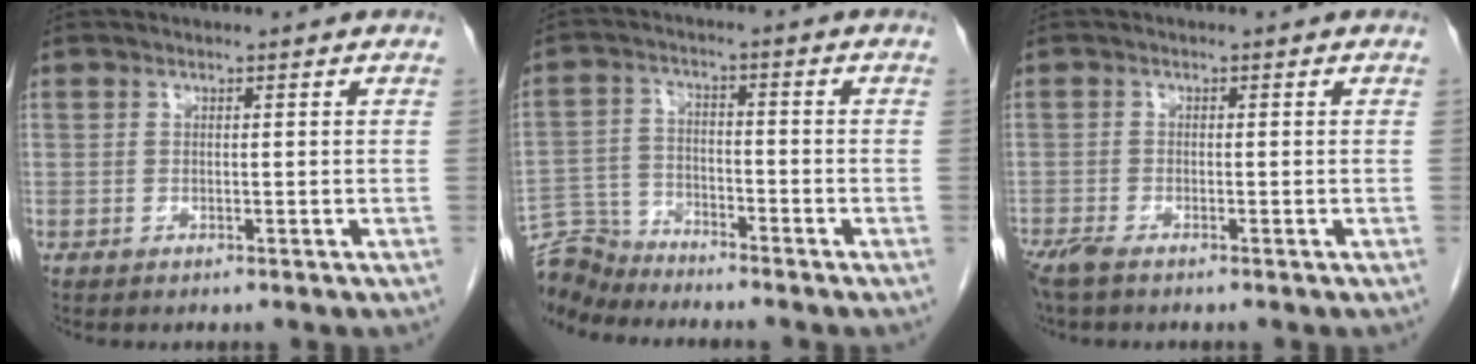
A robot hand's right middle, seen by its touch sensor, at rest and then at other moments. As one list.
[{"total": 7.7, "force": [-7.7, 0.7, 0.2], "torque": [-0.008, 0.001, -0.146]}, {"total": 3.0, "force": [-2.3, 0.5, 1.8], "torque": [-0.039, -0.010, -0.045]}]